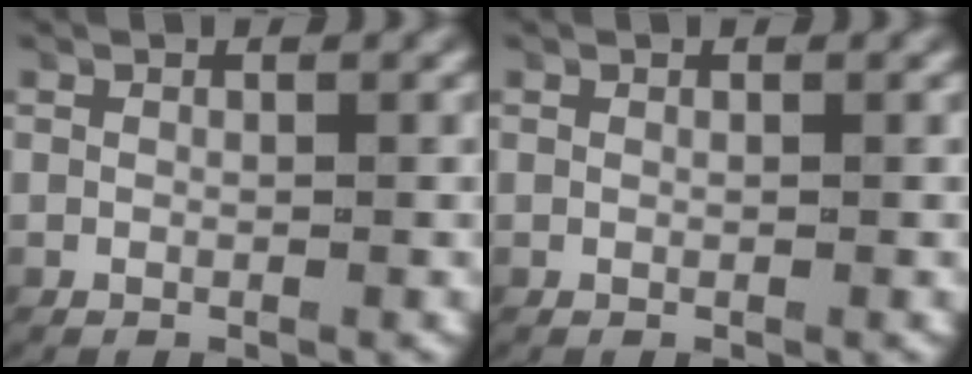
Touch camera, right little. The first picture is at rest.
{"total": 0.0}